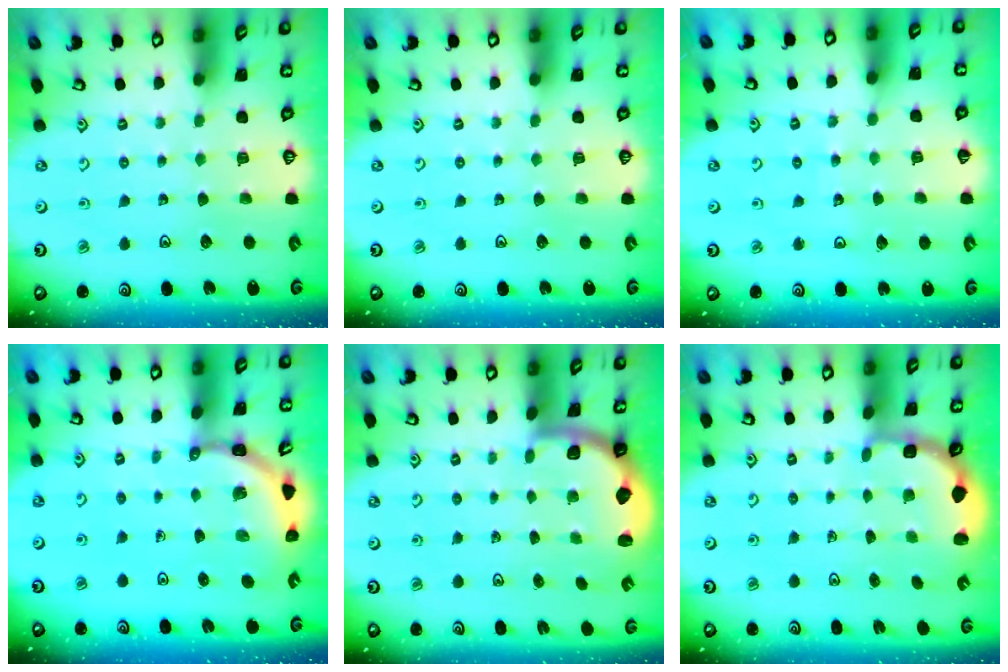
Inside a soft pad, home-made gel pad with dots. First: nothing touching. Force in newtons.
{"total": 0.0}
{"total": 5.5, "press": 5.5, "slide": 0.8}
{"total": 3.4, "press": 3.4, "slide": 0.2}
{"total": 2.0, "press": 1.9, "slide": 0.5}
{"total": 2.8, "press": 2.5, "slide": 1.4}